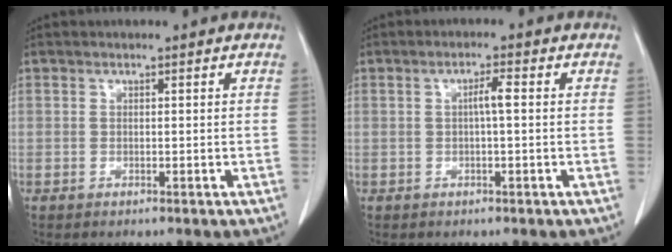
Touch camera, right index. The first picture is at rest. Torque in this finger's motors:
{"motor_torque": [0.35, 0.07, 0.26, 0.07]}